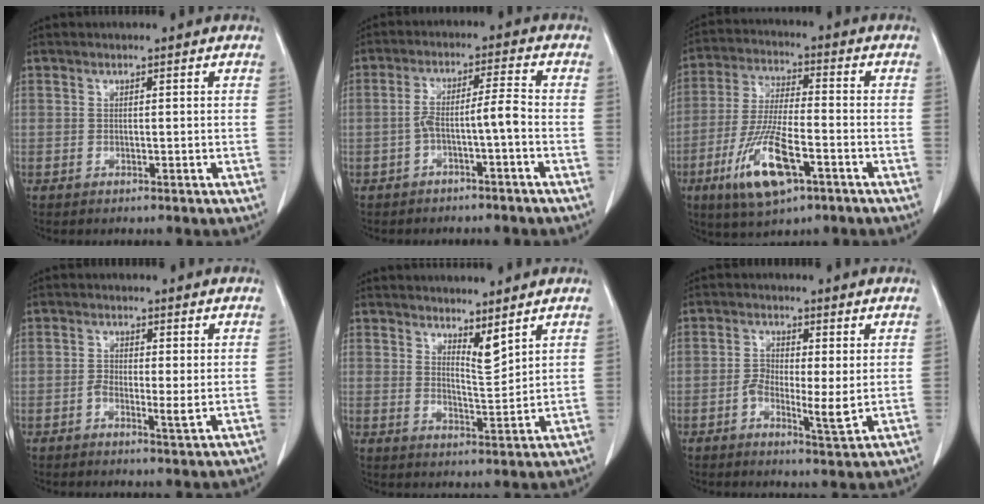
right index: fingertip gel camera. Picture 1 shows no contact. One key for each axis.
{"total": 5.0, "fx": -2.1, "fy": 0.1, "fz": 4.5, "tx": -0.089, "ty": 0.023, "tz": -0.031}
{"total": 12.5, "fx": -5.6, "fy": 3.0, "fz": 10.7, "tx": -0.224, "ty": -0.020, "tz": -0.099}
{"total": 2.8, "fx": -0.6, "fy": 0.8, "fz": 2.7, "tx": -0.045, "ty": -0.001, "tz": -0.008}
{"total": 3.8, "fx": 3.0, "fy": 0.4, "fz": 2.2, "tx": -0.040, "ty": -0.017, "tz": 0.060}
{"total": 5.1, "fx": -0.7, "fy": 1.5, "fz": 4.8, "tx": -0.087, "ty": -0.003, "tz": -0.013}